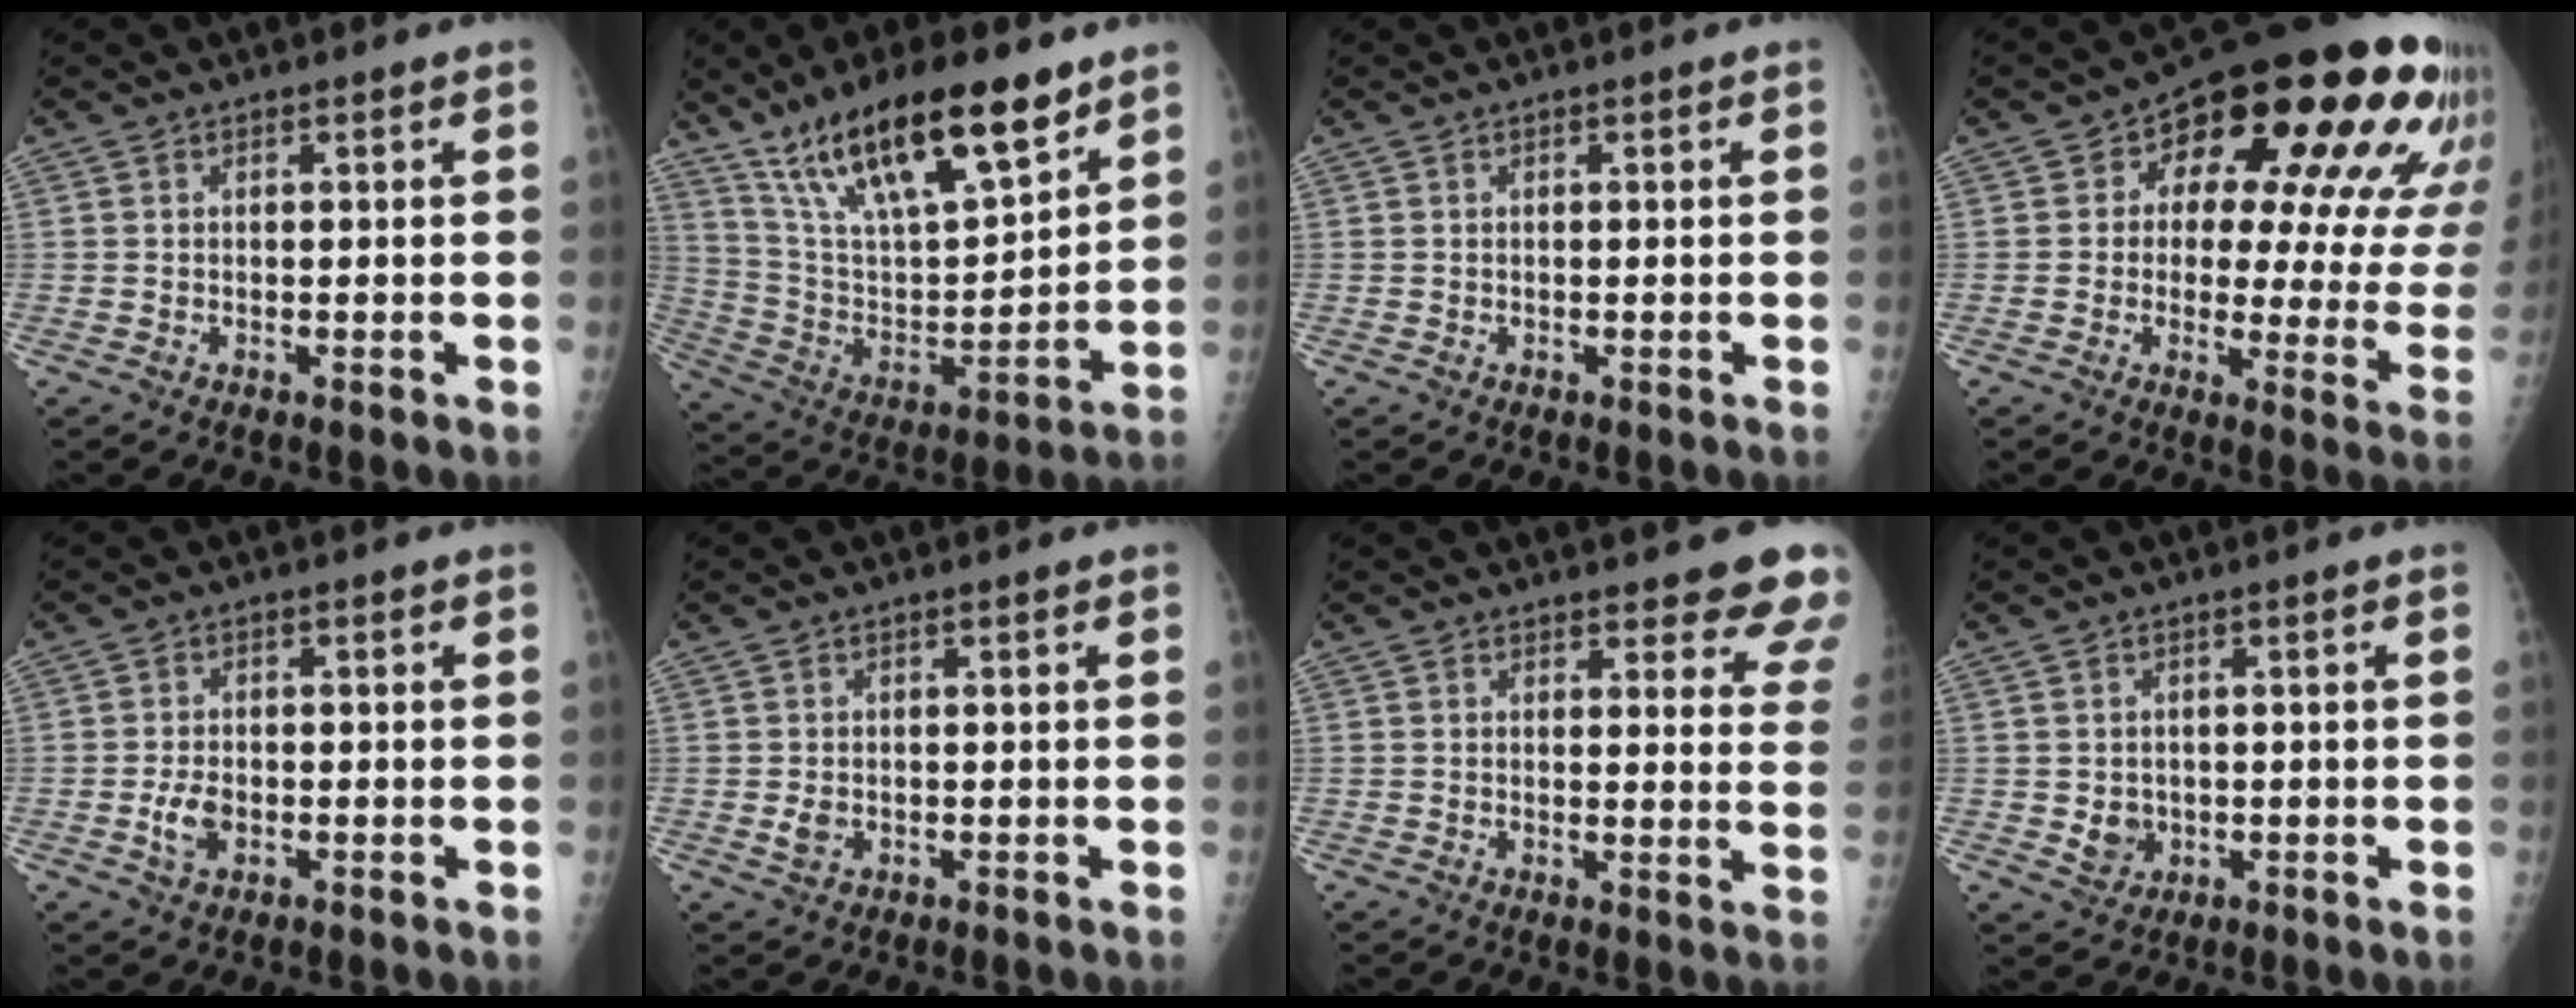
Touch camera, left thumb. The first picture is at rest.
{"total": 23.6, "force": [15.6, 7.4, 16.1], "torque": [-0.257, -0.044, 0.284]}
{"total": 0.0}
{"total": 25.3, "force": [11.0, 11.5, 19.6], "torque": [-0.211, -0.003, 0.139]}
{"total": 3.7, "force": [-1.0, 2.3, 2.7], "torque": [-0.049, 0.005, -0.018]}
{"total": 1.9, "force": [-0.3, 1.4, 1.2], "torque": [-0.020, -0.002, -0.003]}
{"total": 11.0, "force": [9.7, 3.1, 4.1], "torque": [0.000, -0.055, 0.087]}
{"total": 3.4, "force": [-0.3, 3.0, 1.5], "torque": [-0.011, 0.000, 0.005]}